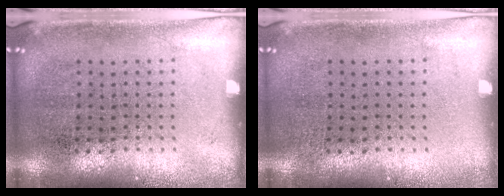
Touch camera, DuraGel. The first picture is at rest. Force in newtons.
{"total": 0.0}